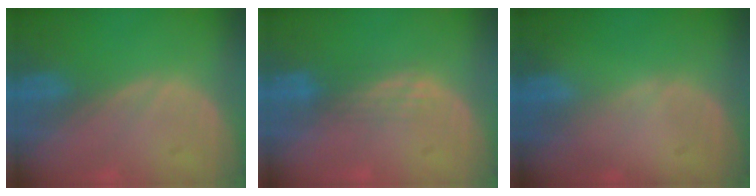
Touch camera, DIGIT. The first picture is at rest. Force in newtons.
{"total": 3.0, "press": 2.5, "slide": 1.6}
{"total": 0.0}